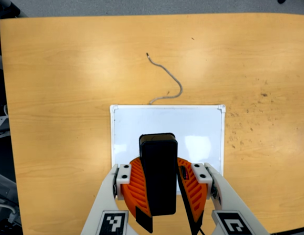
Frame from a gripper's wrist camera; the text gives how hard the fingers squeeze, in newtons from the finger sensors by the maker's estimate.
{"total": 10.7, "left": 10.0, "right": 11.5}